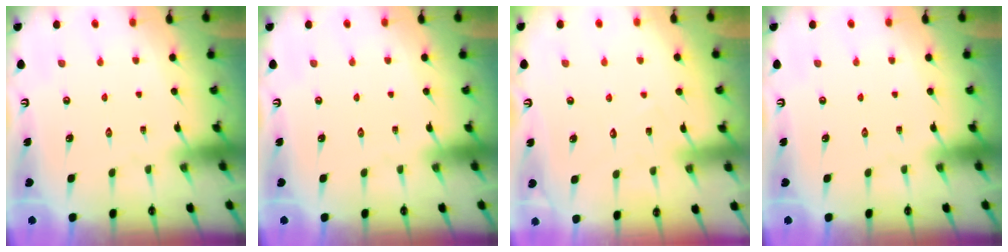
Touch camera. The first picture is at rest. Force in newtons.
{"total": 0.0}
{"total": 3.9, "press": 3.8, "slide": 0.4}
{"total": 0.0}